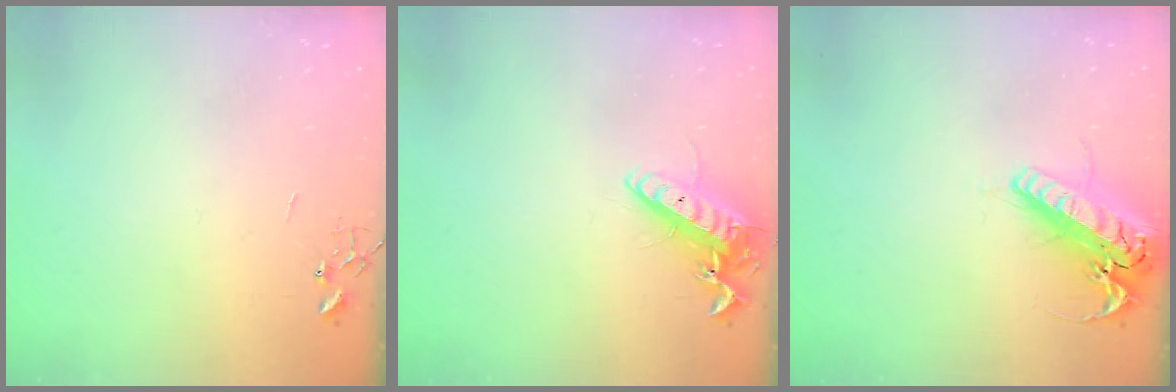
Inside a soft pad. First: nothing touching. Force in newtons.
{"total": 13.9, "press": 13.9, "slide": 1.3}
{"total": 21.0, "press": 20.7, "slide": 3.7}